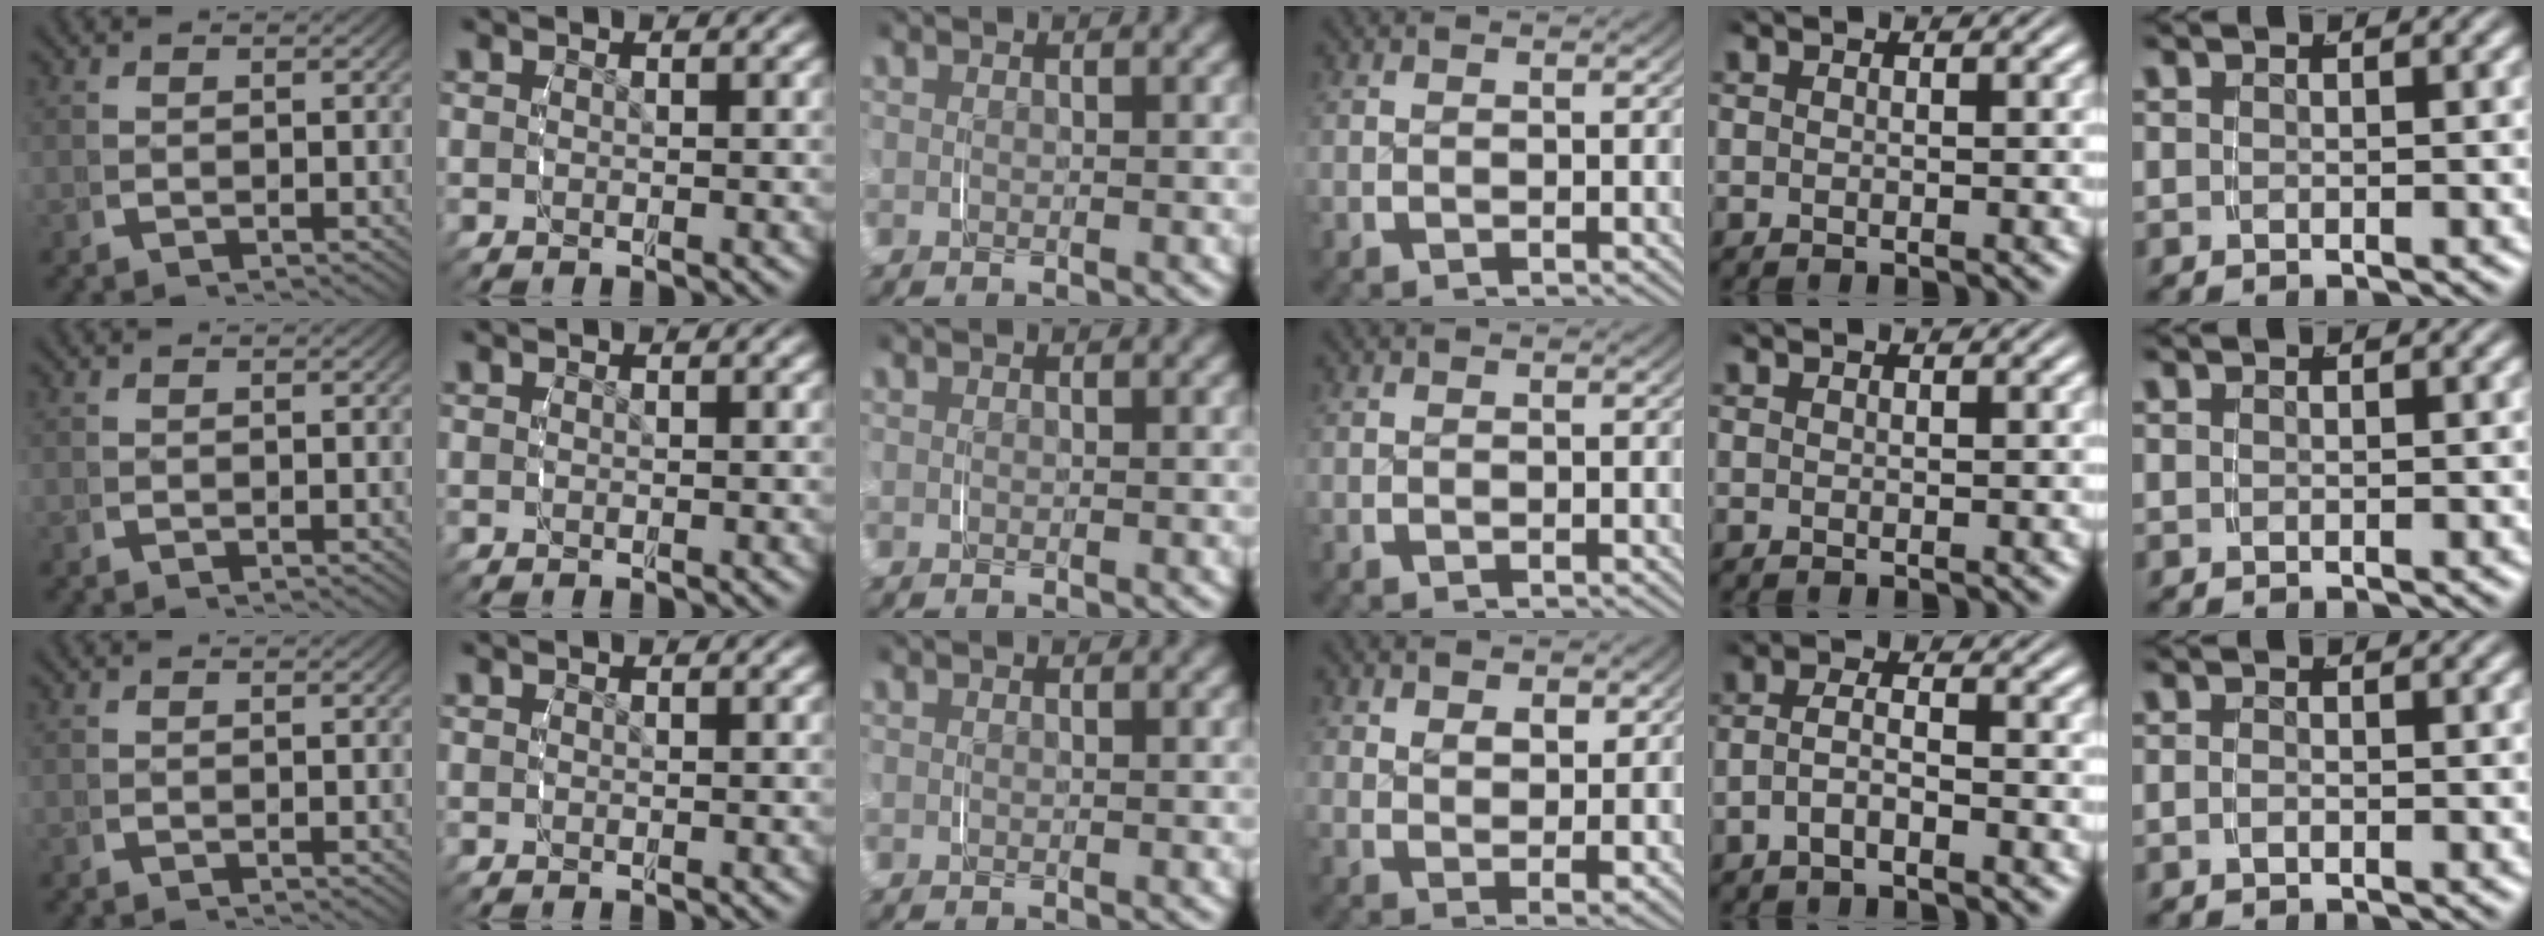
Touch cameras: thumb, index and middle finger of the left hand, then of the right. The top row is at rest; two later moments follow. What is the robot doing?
{"motion": "grasp_and_lifting", "object": "scarf"}